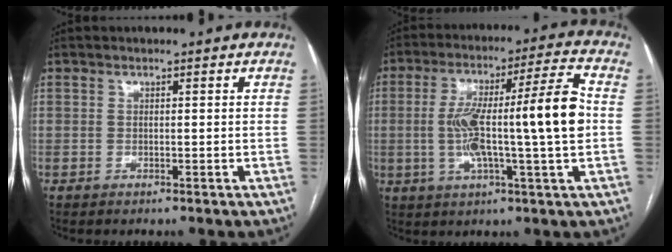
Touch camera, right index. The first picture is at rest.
{"total": 15.9, "force": [-0.4, 0.3, 15.9], "torque": [-0.274, 0.021, -0.011]}